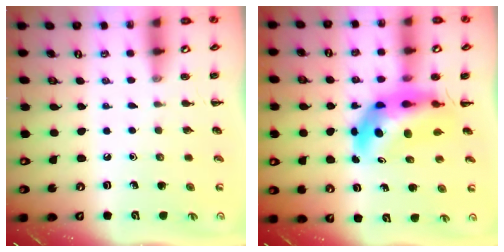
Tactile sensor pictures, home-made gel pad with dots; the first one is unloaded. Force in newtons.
{"total": 9.6, "press": 9.2, "slide": 3.0}